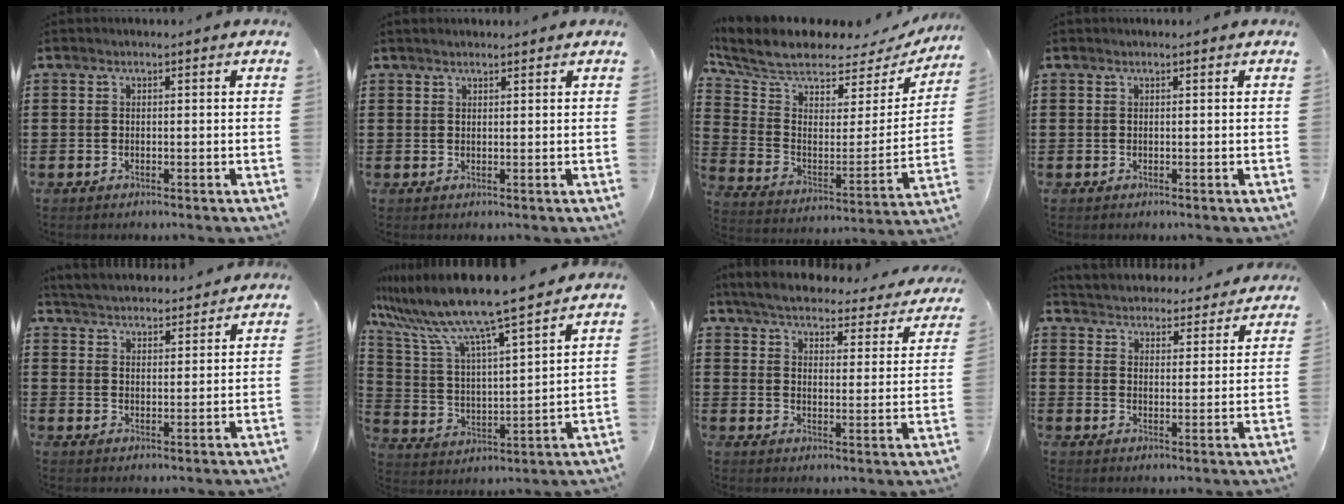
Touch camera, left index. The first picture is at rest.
{"total": 1.0, "force": [0.9, 0.1, 0.3], "torque": [-0.007, 0.000, 0.018]}
{"total": 7.2, "force": [6.1, 2.5, 3.0], "torque": [-0.092, -0.050, 0.104]}
{"total": 0.0}
{"total": 4.1, "force": [4.1, 0.1, 0.2], "torque": [-0.020, -0.024, 0.073]}
{"total": 9.9, "force": [8.7, -0.3, 4.7], "torque": [-0.131, -0.060, 0.145]}
{"total": 5.0, "force": [4.8, 0.3, 1.5], "torque": [-0.054, -0.034, 0.079]}
{"total": 4.3, "force": [4.2, -0.1, -0.5], "torque": [-0.015, -0.035, 0.071]}